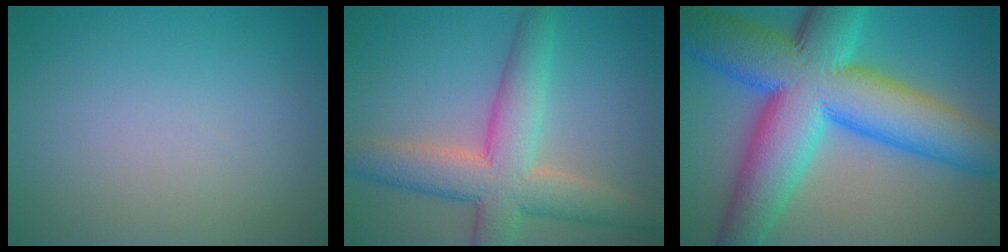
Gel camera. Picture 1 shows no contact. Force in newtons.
{"total": 7.5, "press": 7.5, "slide": 0.4}
{"total": 16.0, "press": 16.0, "slide": 0.4}